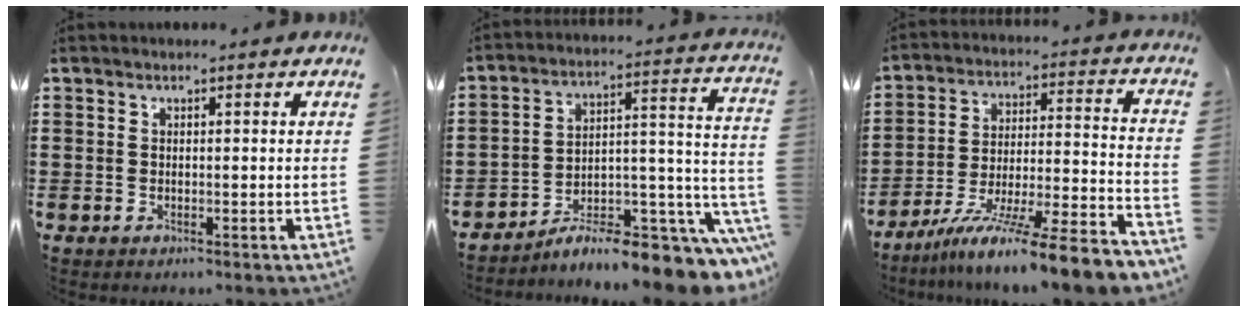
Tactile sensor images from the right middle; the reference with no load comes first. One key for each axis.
{"total": 7.5, "fx": -6.5, "fy": 1.7, "fz": 3.3, "tx": -0.042, "ty": -0.005, "tz": -0.120}
{"total": 10.7, "fx": -8.8, "fy": -1.3, "fz": 6.0, "tx": -0.098, "ty": -0.004, "tz": -0.172}